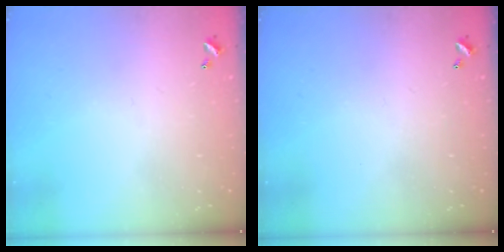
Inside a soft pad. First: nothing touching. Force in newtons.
{"total": 0.0}